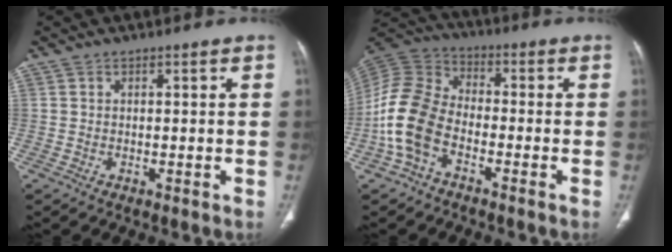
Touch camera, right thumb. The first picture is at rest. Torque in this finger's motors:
{"motor_torque": [0.83, 0.72, 1.85, -0.92, 0.58]}